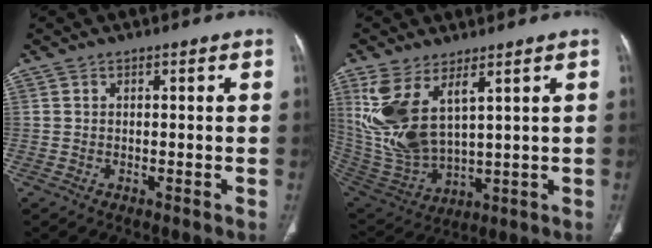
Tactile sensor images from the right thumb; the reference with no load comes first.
{"total": 14.3, "force": [5.9, 6.5, 11.3], "torque": [-0.240, -0.026, 0.141]}